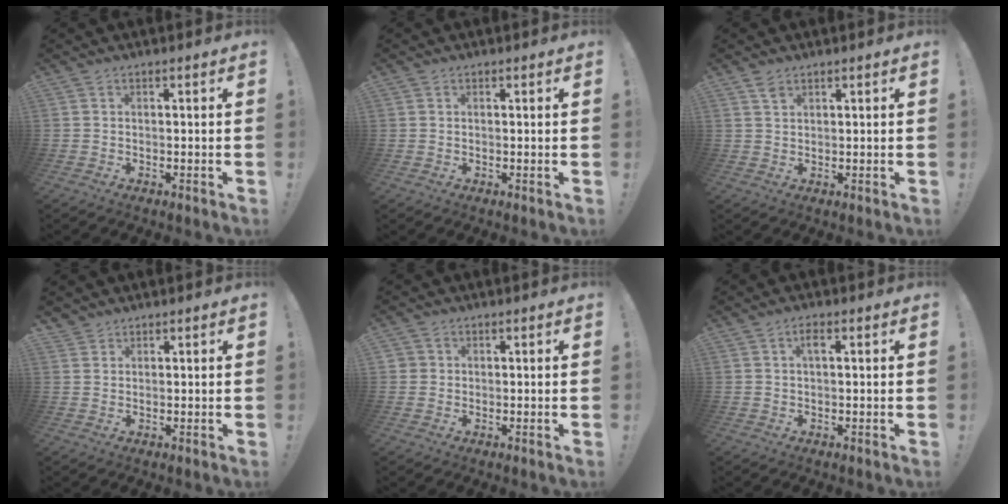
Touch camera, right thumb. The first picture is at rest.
{"total": 1.3, "force": [0.4, 1.2, -0.1], "torque": [0.006, -0.001, 0.006]}
{"total": 2.3, "force": [1.6, 1.0, 1.3], "torque": [-0.017, -0.006, 0.027]}
{"total": 2.1, "force": [1.8, 1.1, 0.0], "torque": [0.000, -0.009, 0.035]}
{"total": 2.1, "force": [0.5, 2.0, 0.3], "torque": [-0.001, -0.002, 0.009]}
{"total": 3.1, "force": [0.7, 1.0, 2.8], "torque": [-0.057, 0.009, 0.009]}